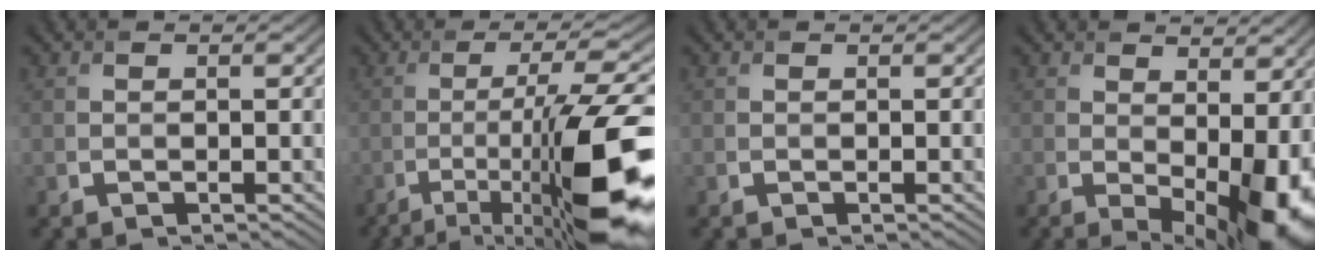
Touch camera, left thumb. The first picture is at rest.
{"total": 14.7, "force": [-5.9, 3.2, 13.1], "torque": [-0.198, 0.010, -0.094]}
{"total": 0.0}
{"total": 9.6, "force": [-1.3, 4.4, 8.4], "torque": [-0.110, -0.020, 0.007]}